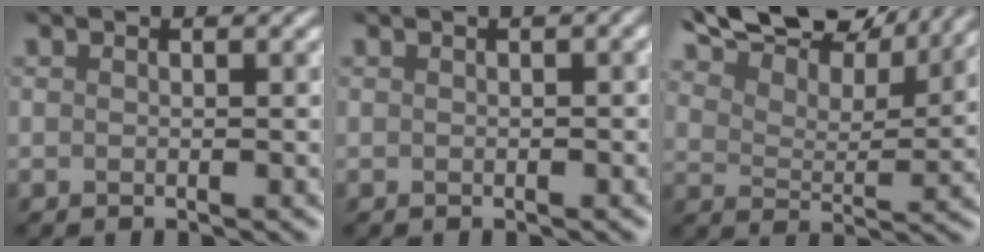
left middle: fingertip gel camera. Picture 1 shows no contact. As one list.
[{"total": 2.1, "force": [0.2, 0.9, 1.9], "torque": [-0.016, 0.017, 0.003]}, {"total": 10.6, "force": [10.1, 1.3, 3.2], "torque": [-0.082, 0.011, 0.157]}]